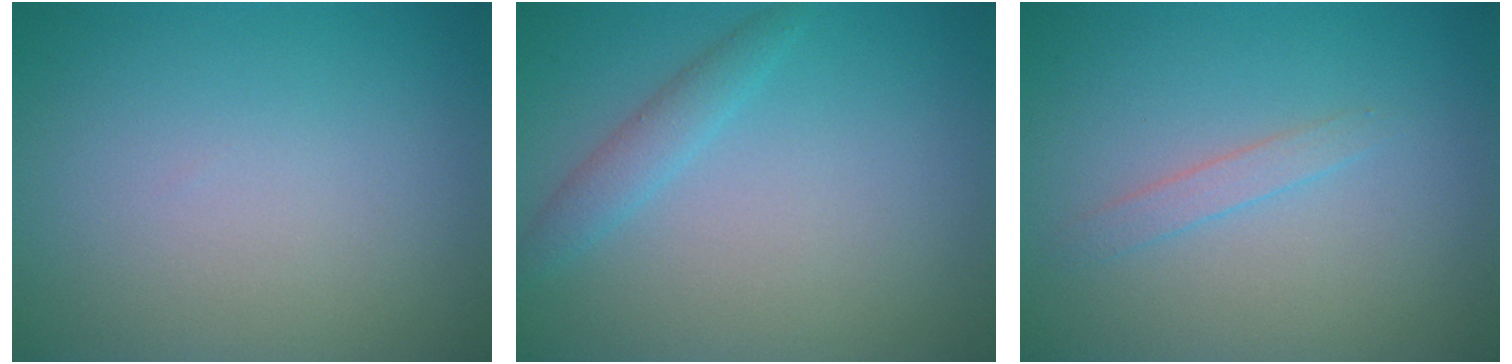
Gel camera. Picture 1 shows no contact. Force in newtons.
{"total": 1.8, "press": 1.8, "slide": 0.1}
{"total": 1.2, "press": 1.2, "slide": 0.1}